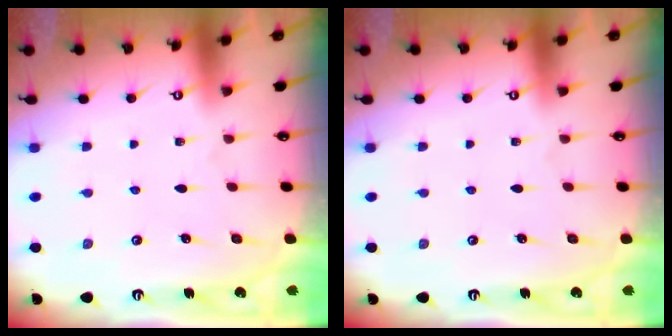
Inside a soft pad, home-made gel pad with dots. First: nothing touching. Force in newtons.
{"total": 0.0}